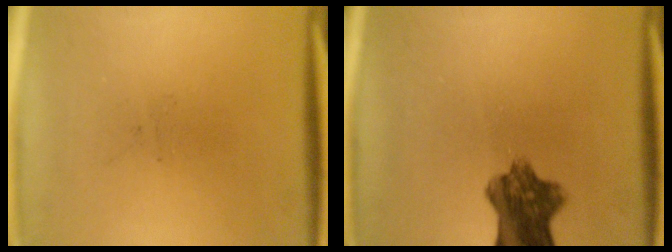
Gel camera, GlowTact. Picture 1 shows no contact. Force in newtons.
{"total": 8.1}